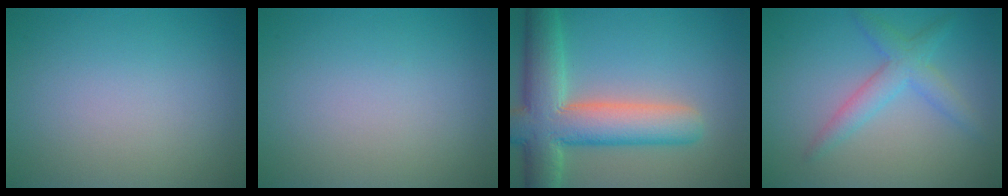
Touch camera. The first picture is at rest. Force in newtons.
{"total": 0.0}
{"total": 9.5, "press": 9.4, "slide": 0.8}
{"total": 3.1, "press": 3.1, "slide": 0.0}